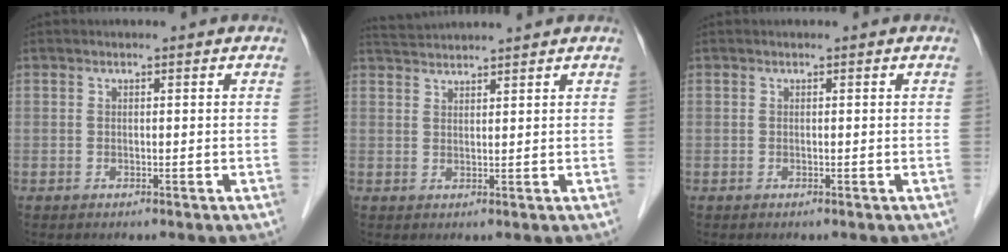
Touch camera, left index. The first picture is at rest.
{"total": 5.2, "force": [5.0, -0.7, 1.2], "torque": [-0.021, 0.031, 0.085]}
{"total": 0.0}